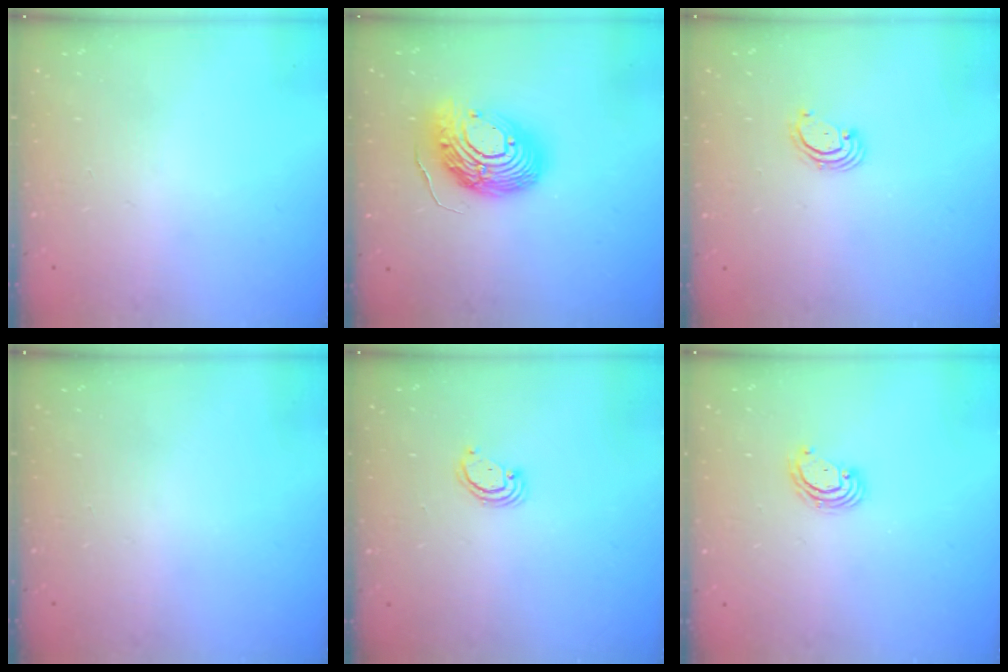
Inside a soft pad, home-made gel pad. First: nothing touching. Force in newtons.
{"total": 17.3, "press": 17.2, "slide": 1.6}
{"total": 2.7, "press": 2.7, "slide": 0.3}
{"total": 0.0}
{"total": 2.4, "press": 2.4, "slide": 0.2}
{"total": 3.8, "press": 3.8, "slide": 0.1}